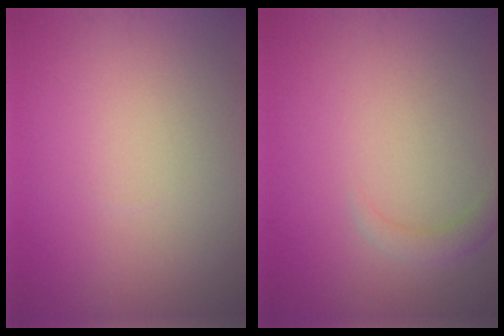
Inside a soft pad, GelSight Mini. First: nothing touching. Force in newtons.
{"total": 1.4, "press": 1.4, "slide": 0.2}